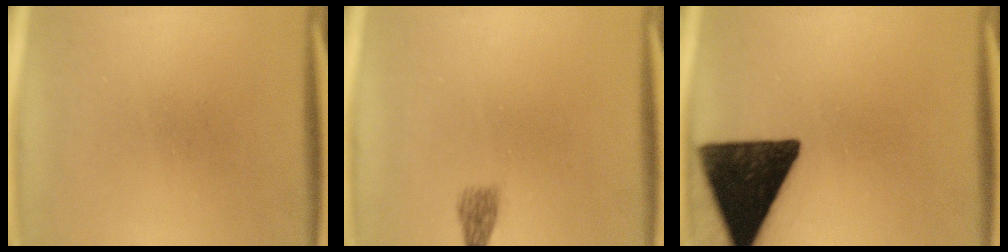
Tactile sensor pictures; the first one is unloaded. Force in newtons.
{"total": 1.9}
{"total": 16.8}